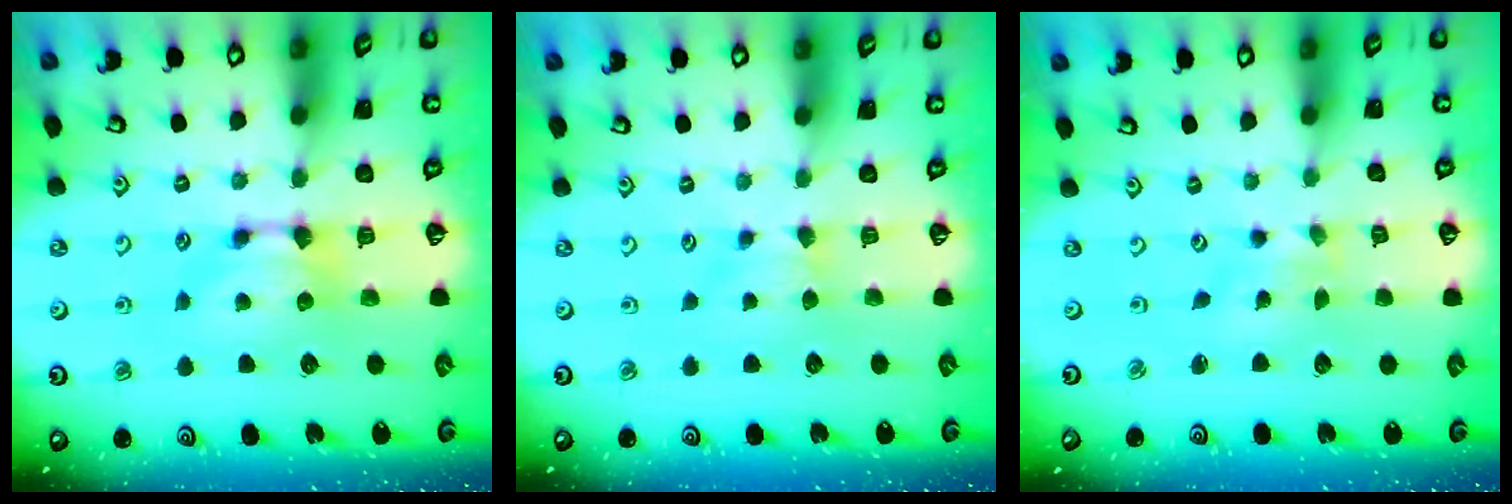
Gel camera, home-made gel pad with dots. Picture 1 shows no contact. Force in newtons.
{"total": 2.5, "press": 2.5, "slide": 0.5}
{"total": 4.3, "press": 4.3, "slide": 0.7}